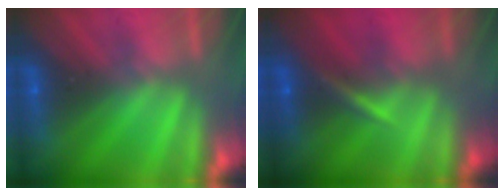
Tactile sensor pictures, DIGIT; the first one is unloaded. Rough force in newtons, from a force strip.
{"total": 3.2}